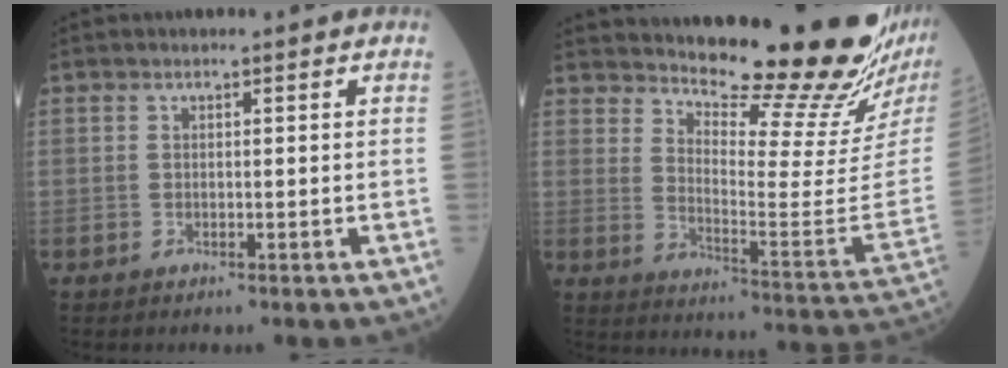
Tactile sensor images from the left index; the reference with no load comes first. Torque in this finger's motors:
{"motor_torque": [0.48, -0.77, 0.66, 0.09]}